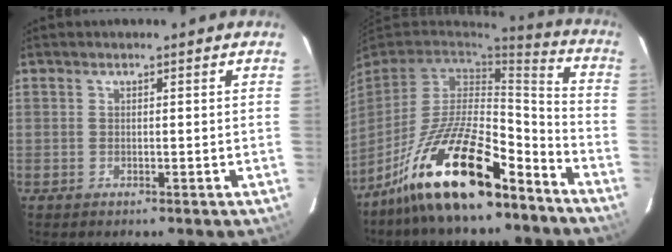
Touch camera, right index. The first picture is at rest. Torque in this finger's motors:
{"motor_torque": [1.33, -0.81, 1.05, 0.21]}